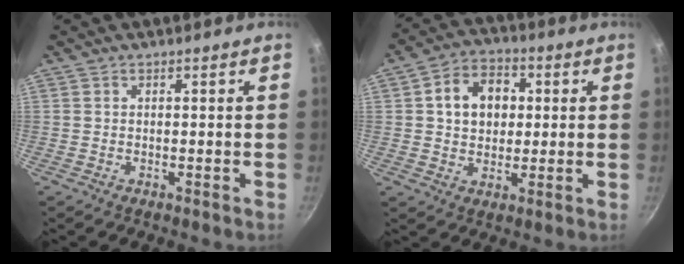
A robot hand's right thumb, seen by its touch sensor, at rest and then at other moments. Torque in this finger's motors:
{"motor_torque": [-0.27, 0.62, 0.49, 0.16, 0.06]}